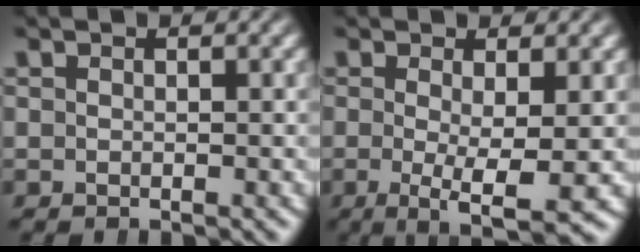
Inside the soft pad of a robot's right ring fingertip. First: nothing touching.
{"total": 5.3, "force": [-2.5, 1.3, 4.5], "torque": [-0.088, -0.044, -0.024]}